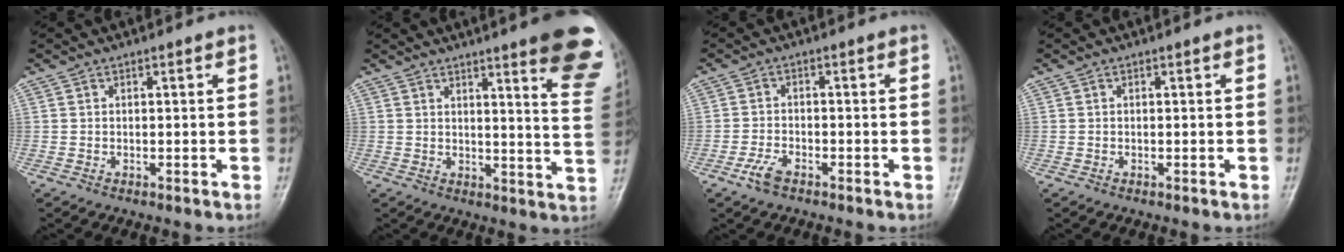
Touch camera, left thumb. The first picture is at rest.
{"total": 15.2, "force": [9.6, 2.2, 11.6], "torque": [-0.112, -0.053, 0.102]}
{"total": 3.4, "force": [-2.2, 1.5, 2.1], "torque": [-0.046, 0.009, -0.043]}
{"total": 0.0}